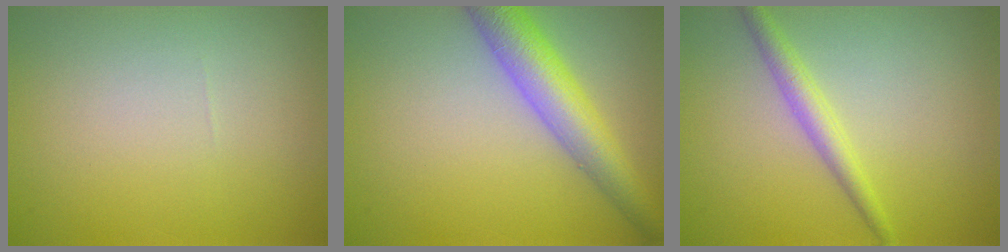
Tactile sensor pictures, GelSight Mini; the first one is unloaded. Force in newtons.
{"total": 5.8, "press": 5.8, "slide": 0.2}
{"total": 2.3, "press": 2.3, "slide": 0.0}